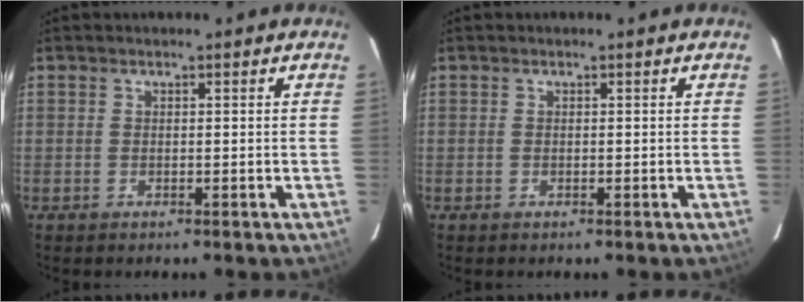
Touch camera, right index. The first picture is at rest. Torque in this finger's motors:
{"motor_torque": [-0.01, -0.01, 0.00, 0.00]}